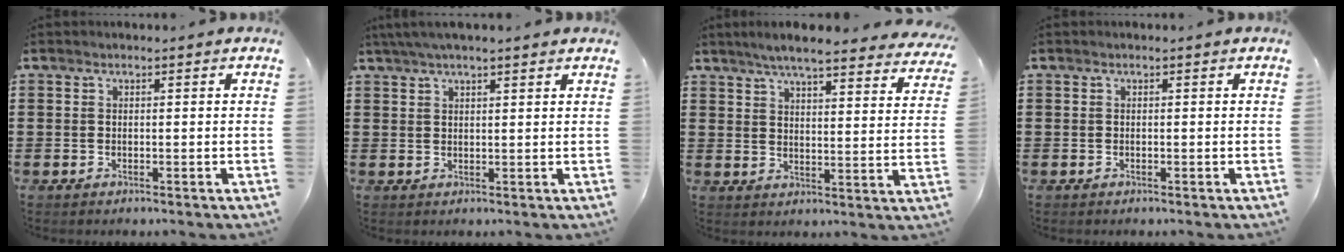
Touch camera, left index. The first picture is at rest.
{"total": 3.2, "force": [2.4, 0.3, 2.0], "torque": [-0.043, 0.004, 0.045]}
{"total": 5.8, "force": [5.3, 0.1, 2.5], "torque": [-0.068, -0.021, 0.090]}
{"total": 0.0}